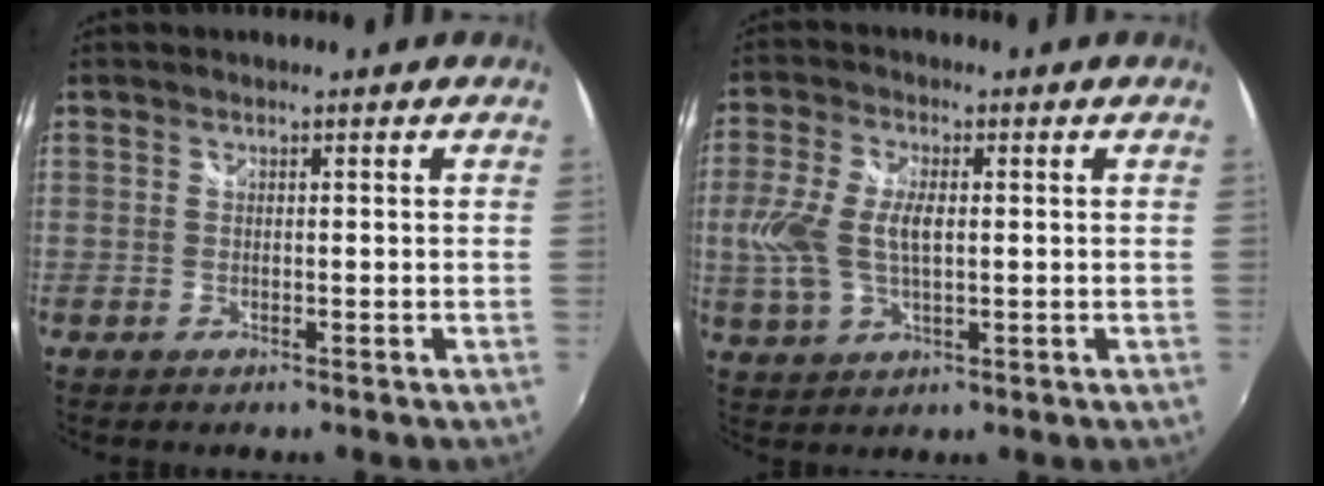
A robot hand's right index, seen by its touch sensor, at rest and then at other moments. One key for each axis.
{"total": 9.4, "fx": 0.0, "fy": 4.6, "fz": 8.2, "tx": -0.175, "ty": 0.001, "tz": 0.000}